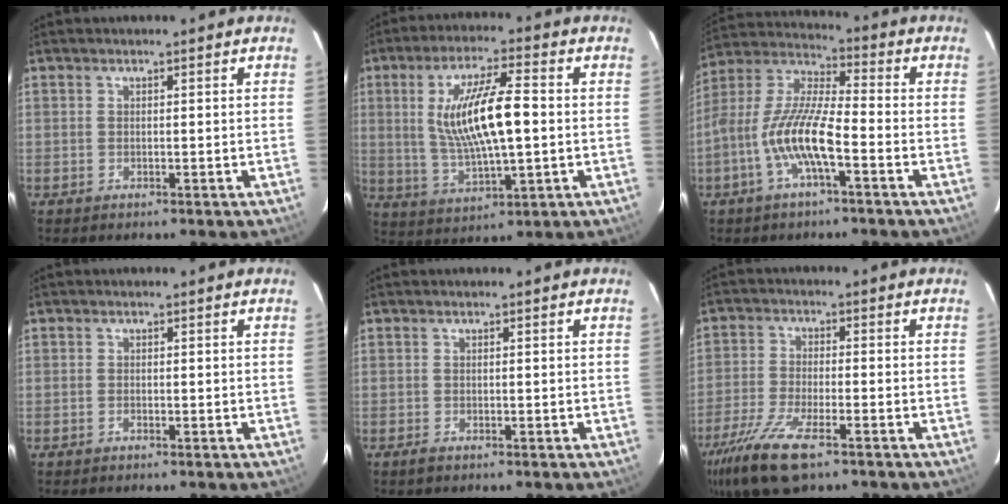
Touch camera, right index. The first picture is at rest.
{"total": 14.0, "force": [0.9, 3.7, 13.5], "torque": [-0.255, -0.001, 0.029]}
{"total": 12.3, "force": [-4.6, 2.8, 11.0], "torque": [-0.227, 0.002, -0.093]}
{"total": 0.5, "force": [-0.3, 0.3, 0.2], "torque": [-0.003, -0.001, -0.008]}
{"total": 0.8, "force": [-0.6, 0.2, 0.5], "torque": [-0.009, -0.001, -0.011]}
{"total": 12.7, "force": [-8.2, 3.5, 9.0], "torque": [-0.206, -0.037, -0.162]}